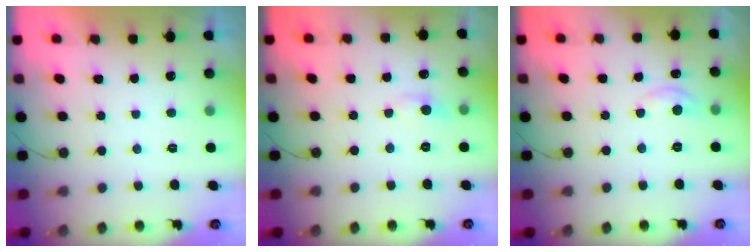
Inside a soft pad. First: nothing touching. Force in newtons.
{"total": 3.2, "press": 3.2, "slide": 0.4}
{"total": 3.6, "press": 3.6, "slide": 0.4}